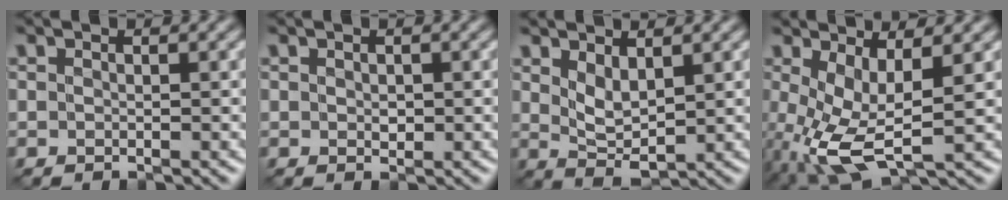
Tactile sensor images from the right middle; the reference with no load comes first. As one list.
[{"total": 0.8, "force": [-0.1, 0.6, 0.5], "torque": [-0.009, -0.005, 0.001]}, {"total": 2.9, "force": [1.2, 1.3, 2.3], "torque": [-0.051, -0.009, 0.031]}, {"total": 6.2, "force": [-0.6, 2.6, 5.6], "torque": [-0.134, -0.011, -0.006]}]